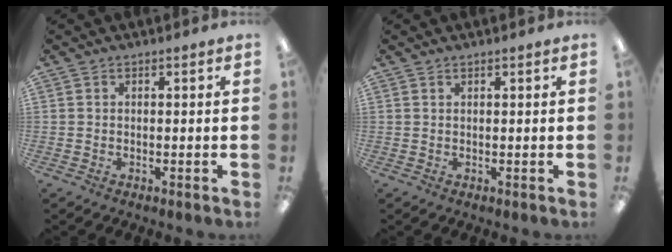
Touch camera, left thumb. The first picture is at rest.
{"total": 0.7, "force": [0.5, 0.2, 0.3], "torque": [-0.007, 0.001, 0.010]}